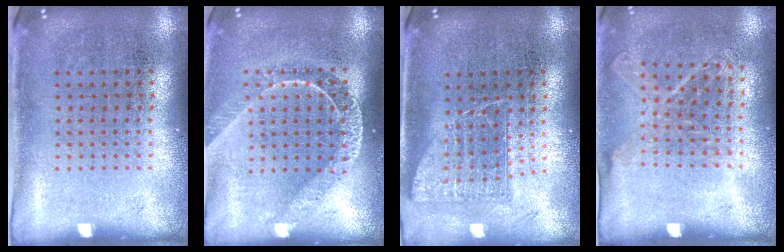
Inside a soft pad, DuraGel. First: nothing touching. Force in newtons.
{"total": 1.6, "press": 1.4, "slide": 0.8}
{"total": 1.1, "press": 0.9, "slide": 0.6}
{"total": 1.1, "press": 1.0, "slide": 0.5}